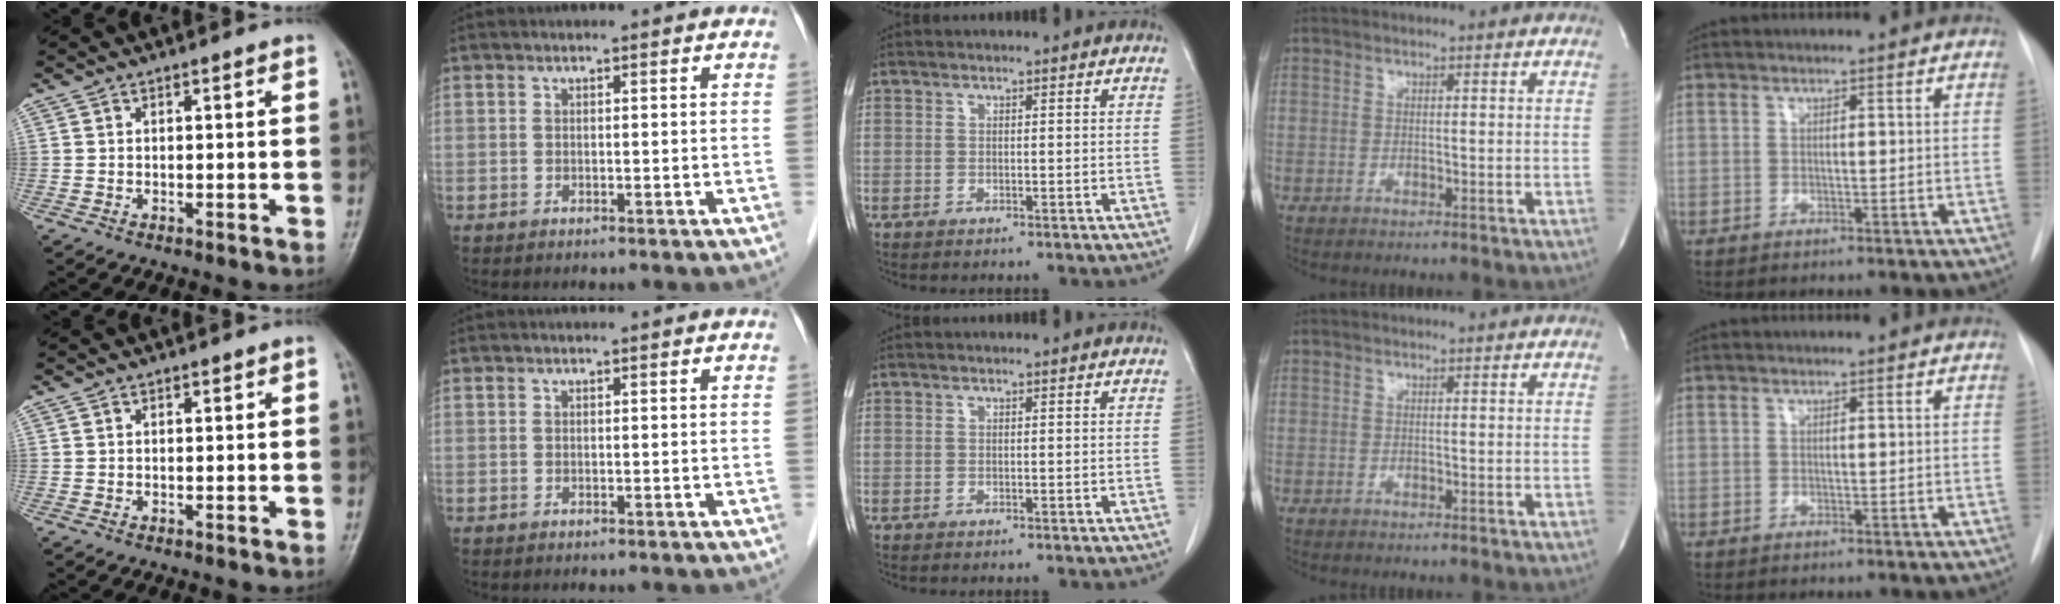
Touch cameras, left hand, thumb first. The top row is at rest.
{}